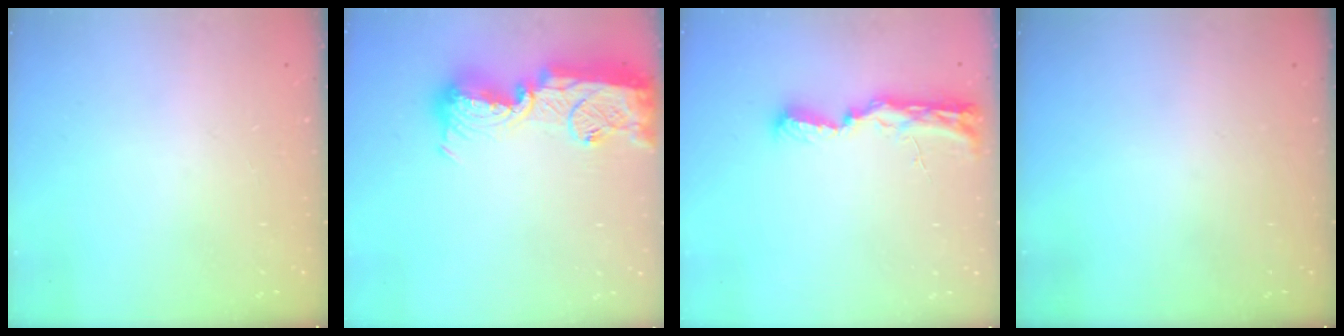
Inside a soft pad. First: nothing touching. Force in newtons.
{"total": 18.1, "press": 18.0, "slide": 1.2}
{"total": 11.0, "press": 9.9, "slide": 5.0}
{"total": 0.0}